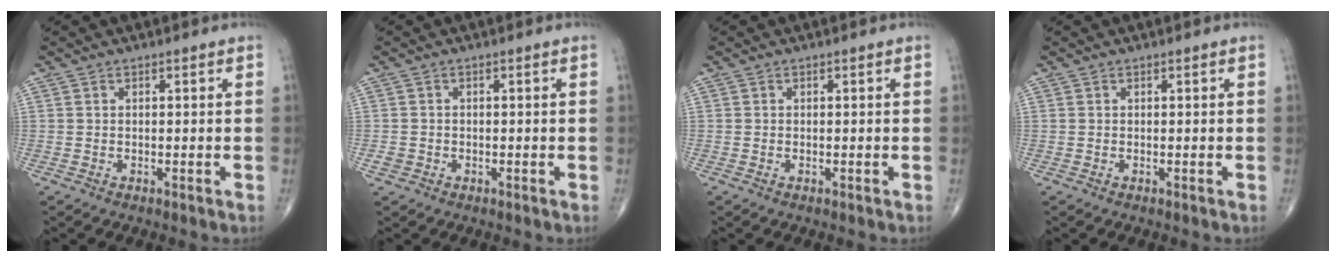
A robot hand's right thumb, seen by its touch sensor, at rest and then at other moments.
{"total": 1.5, "force": [-0.6, 1.3, 0.4], "torque": [-0.006, 0.003, -0.011]}
{"total": 0.0}
{"total": 0.0}